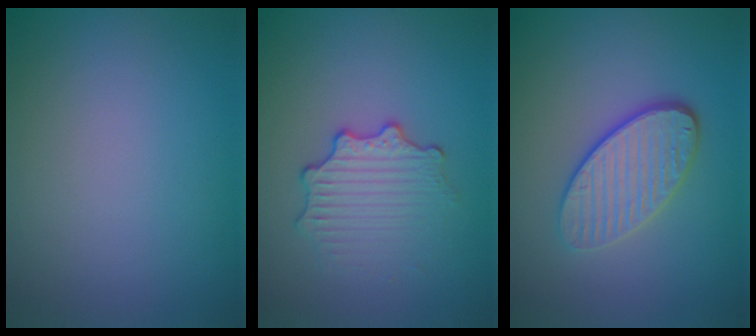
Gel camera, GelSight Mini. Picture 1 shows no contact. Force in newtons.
{"total": 3.0, "press": 2.6, "slide": 1.5}
{"total": 4.1, "press": 3.4, "slide": 2.4}